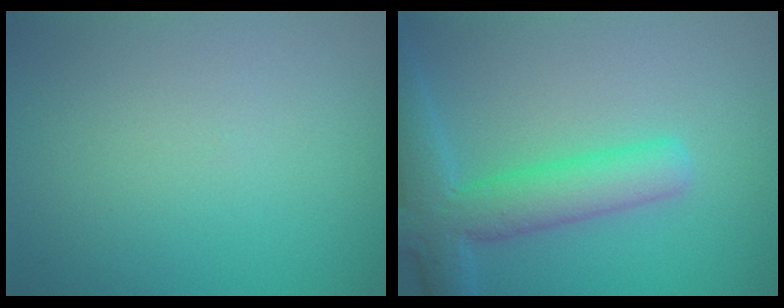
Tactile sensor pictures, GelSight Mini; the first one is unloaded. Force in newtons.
{"total": 6.2, "press": 6.2, "slide": 0.3}